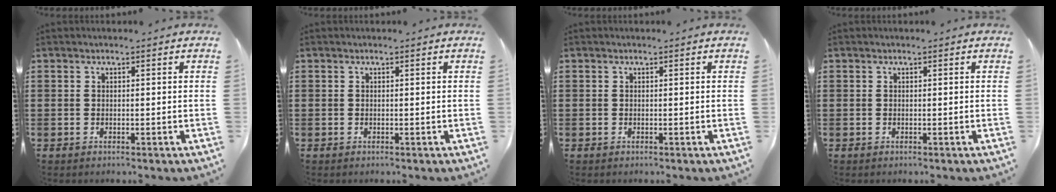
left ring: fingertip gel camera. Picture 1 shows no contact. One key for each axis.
{"total": 0.0}
{"total": 0.0}
{"total": 0.0}